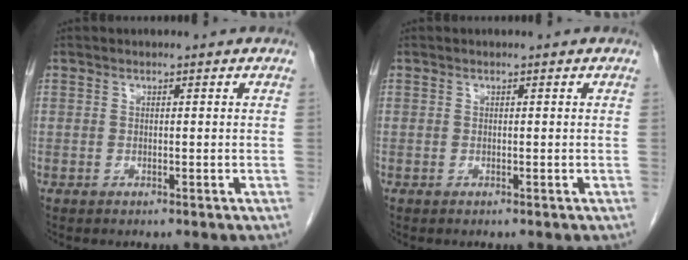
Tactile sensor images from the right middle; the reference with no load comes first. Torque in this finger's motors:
{"motor_torque": [0.00, 0.00, 0.00, 0.00]}